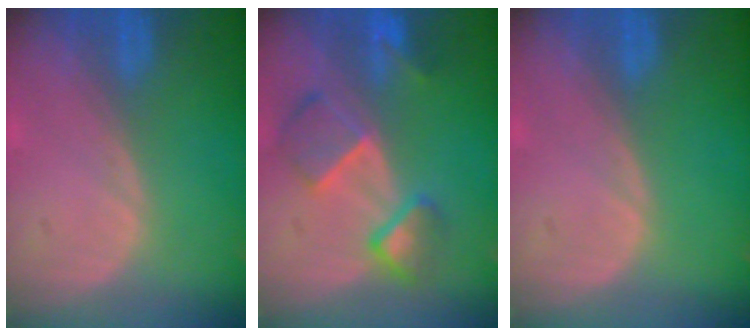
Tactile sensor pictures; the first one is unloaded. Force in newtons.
{"total": 7.3, "press": 6.6, "slide": 2.9}
{"total": 0.0}